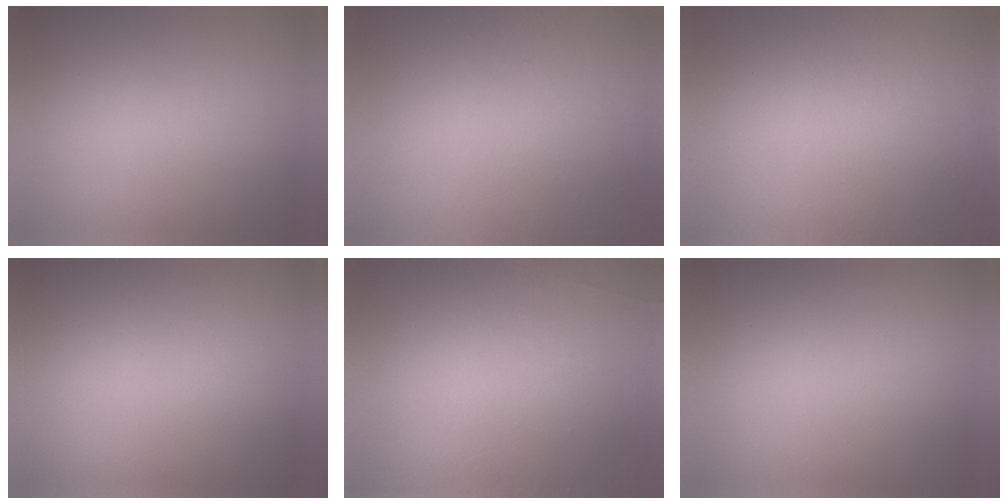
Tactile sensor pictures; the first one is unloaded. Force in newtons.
{"total": 9.5}
{"total": 5.6}
{"total": 0.0}
{"total": 5.6}
{"total": 0.0}